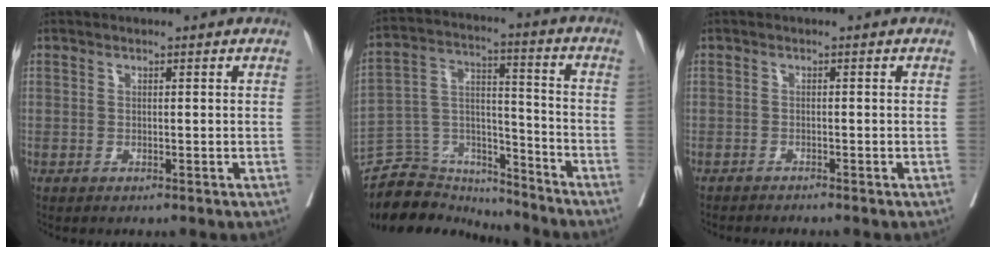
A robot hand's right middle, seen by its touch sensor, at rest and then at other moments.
{"total": 13.5, "force": [-12.8, 4.3, 0.6], "torque": [-0.015, 0.064, -0.220]}
{"total": 2.0, "force": [-2.0, -0.2, 0.2], "torque": [-0.008, -0.007, -0.035]}